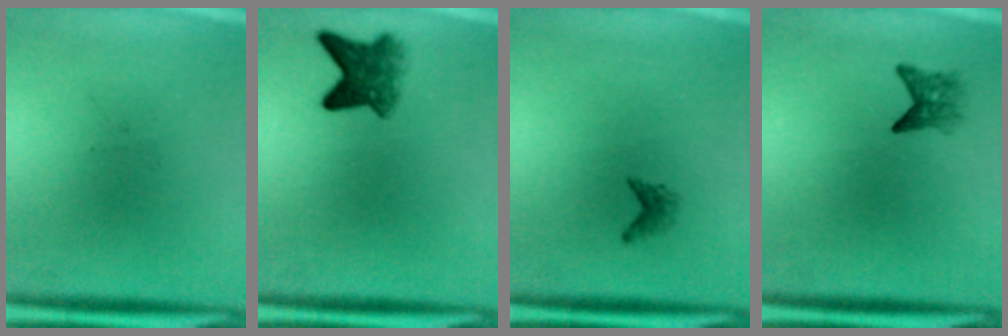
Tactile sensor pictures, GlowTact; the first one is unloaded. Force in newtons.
{"total": 4.8}
{"total": 1.1}
{"total": 2.2}